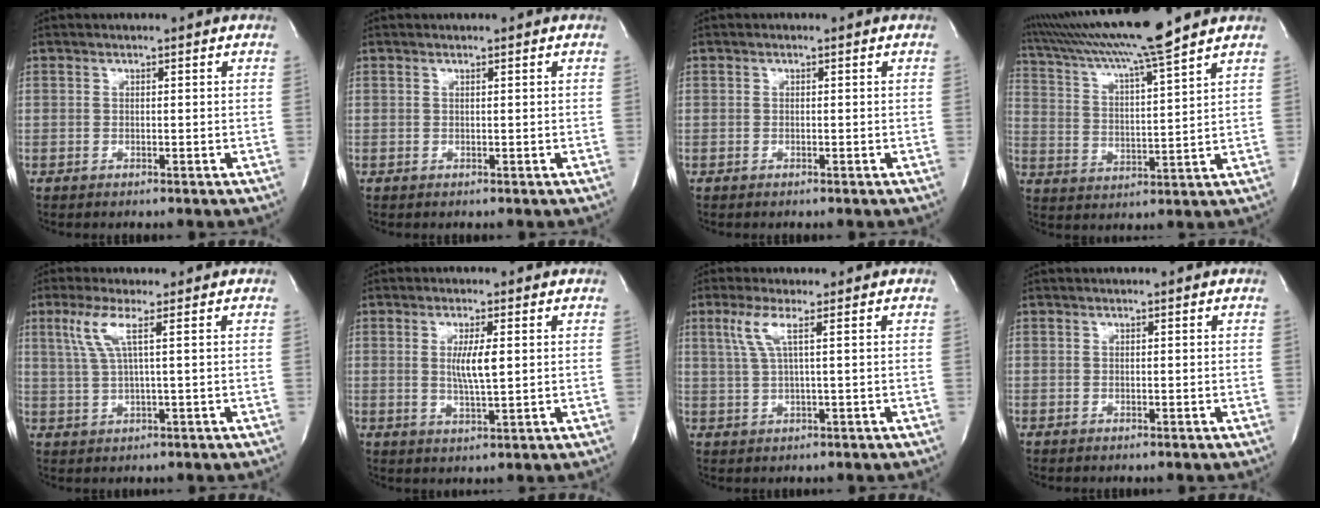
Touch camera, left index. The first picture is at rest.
{"total": 0.0}
{"total": 0.0}
{"total": 15.6, "force": [13.4, -1.7, 7.8], "torque": [-0.148, -0.004, 0.222]}
{"total": 4.5, "force": [1.7, -0.4, 4.1], "torque": [-0.093, 0.000, 0.038]}
{"total": 4.5, "force": [0.5, 0.2, 4.4], "torque": [-0.084, -0.014, 0.010]}
{"total": 3.7, "force": [1.4, -0.4, 3.4], "torque": [-0.083, -0.001, 0.034]}
{"total": 0.0}